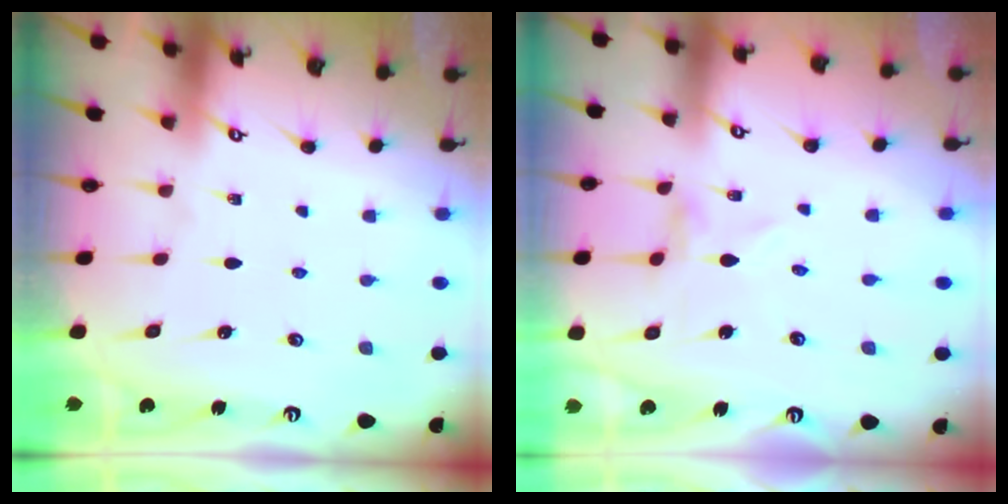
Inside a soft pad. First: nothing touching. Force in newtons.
{"total": 0.0}